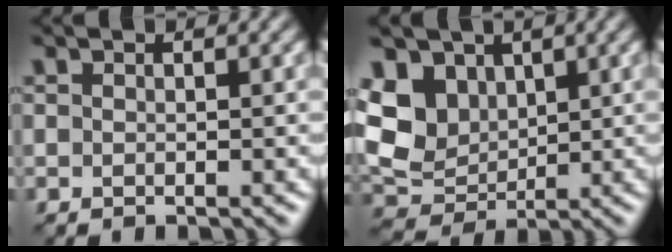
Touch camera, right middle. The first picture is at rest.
{"total": 6.7, "force": [1.7, 5.3, 3.8], "torque": [-0.093, 0.002, 0.020]}